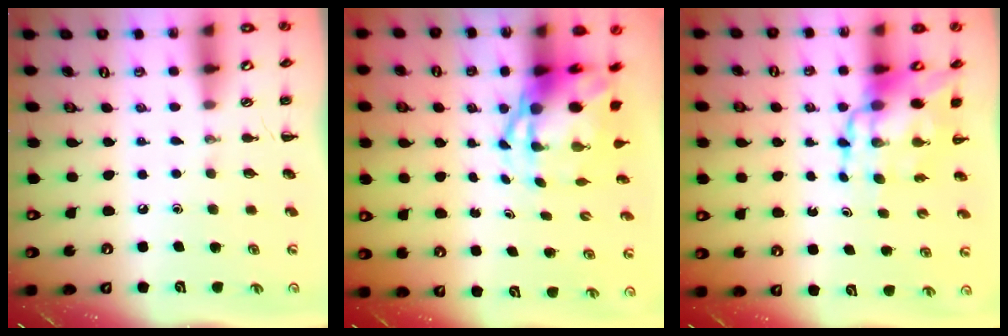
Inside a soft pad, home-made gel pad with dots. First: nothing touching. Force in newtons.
{"total": 6.2, "press": 6.0, "slide": 1.6}
{"total": 11.0, "press": 10.6, "slide": 3.0}